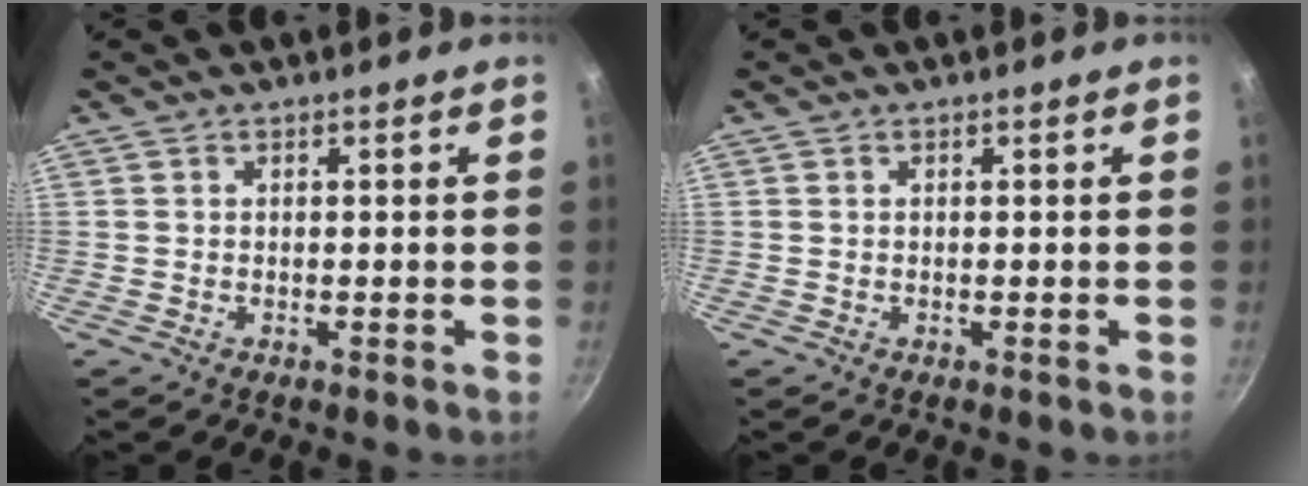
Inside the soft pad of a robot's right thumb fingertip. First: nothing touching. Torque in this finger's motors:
{"motor_torque": [0.30, 0.49, 0.13, 0.57, 0.03]}